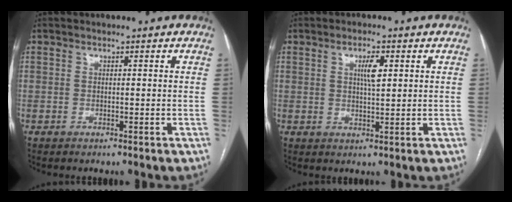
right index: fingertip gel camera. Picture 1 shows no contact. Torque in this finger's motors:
{"motor_torque": [0.39, 0.28, 0.08, 0.06]}